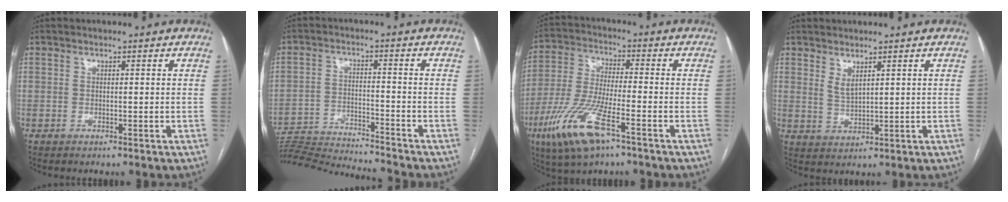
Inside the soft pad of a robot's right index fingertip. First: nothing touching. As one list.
[{"total": 14.5, "force": [-14.0, -1.4, 3.5], "torque": [-0.050, -0.005, -0.227]}, {"total": 13.1, "force": [-6.9, 2.8, 10.8], "torque": [-0.233, -0.021, -0.126]}, {"total": 2.5, "force": [1.8, 0.5, 1.7], "torque": [-0.040, -0.011, 0.043]}]